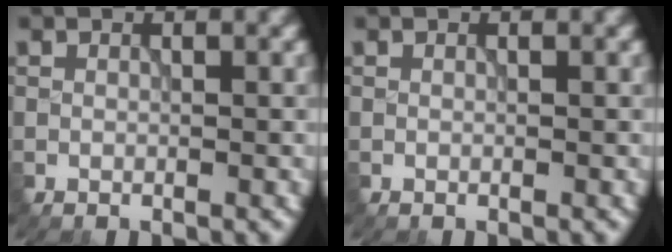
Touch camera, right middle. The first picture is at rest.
{"total": 0.0}